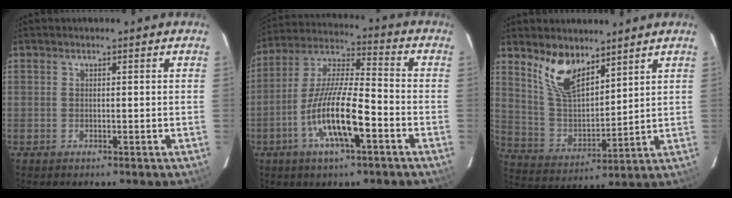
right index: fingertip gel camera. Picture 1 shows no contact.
{"total": 14.3, "force": [-5.8, 3.0, 12.7], "torque": [-0.255, -0.006, -0.114]}
{"total": 10.9, "force": [7.7, 4.6, 6.2], "torque": [-0.122, 0.002, 0.158]}